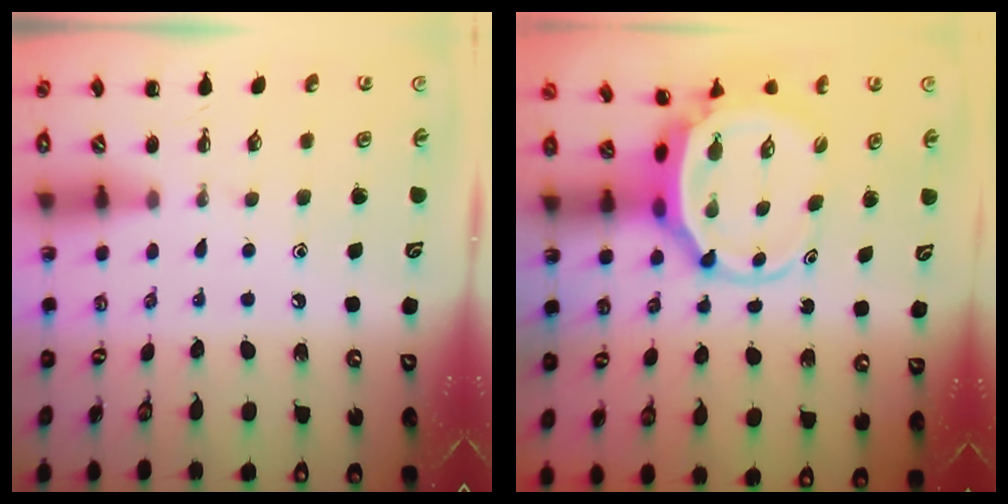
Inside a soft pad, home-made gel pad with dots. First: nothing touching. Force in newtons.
{"total": 5.1, "press": 5.0, "slide": 1.0}